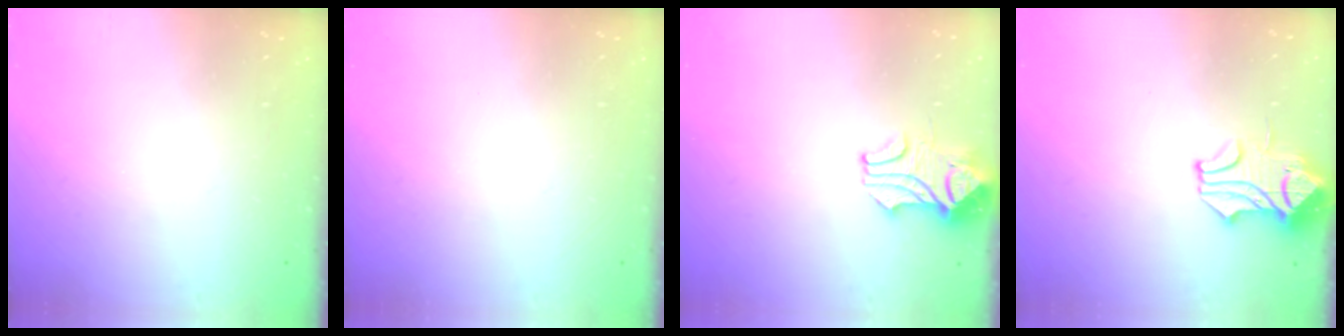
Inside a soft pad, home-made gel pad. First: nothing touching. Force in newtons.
{"total": 0.0}
{"total": 2.1, "press": 1.9, "slide": 0.8}
{"total": 0.9, "press": 0.7, "slide": 0.5}